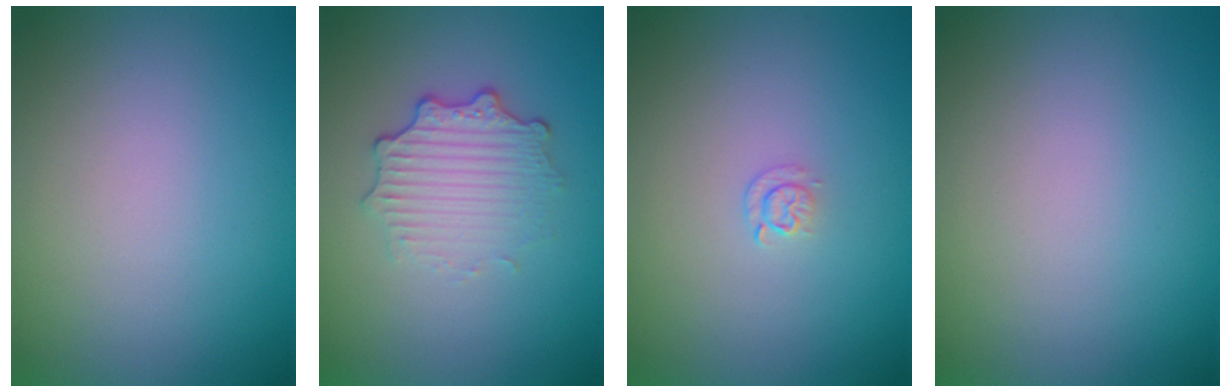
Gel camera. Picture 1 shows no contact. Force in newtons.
{"total": 3.4, "press": 2.7, "slide": 2.0}
{"total": 0.9, "press": 0.6, "slide": 0.6}
{"total": 0.0}